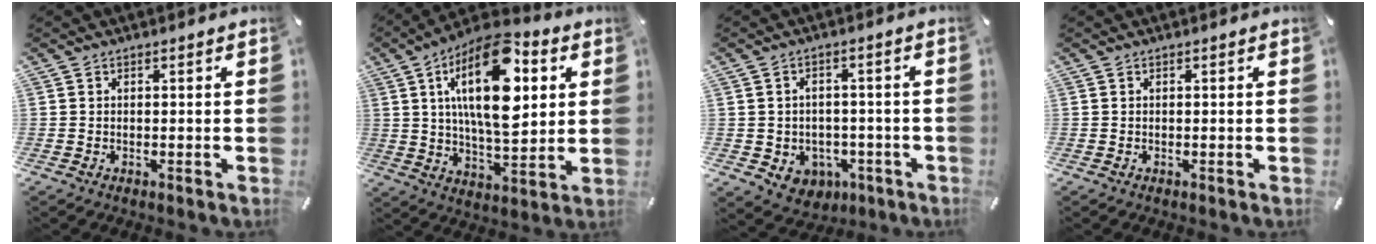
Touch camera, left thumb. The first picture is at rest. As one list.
[{"total": 22.4, "force": [7.2, 10.7, 18.3], "torque": [-0.320, -0.024, 0.108]}, {"total": 5.3, "force": [-0.6, 5.0, 1.5], "torque": [-0.029, 0.004, -0.008]}, {"total": 0.0}]